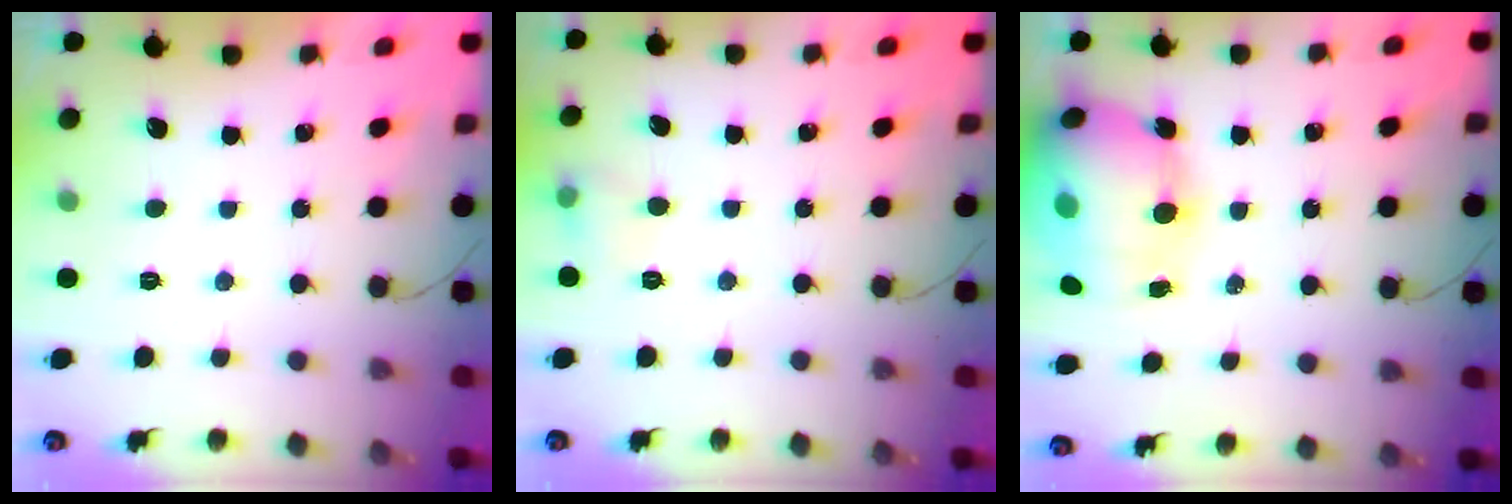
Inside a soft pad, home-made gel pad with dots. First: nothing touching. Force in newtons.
{"total": 4.8, "press": 4.7, "slide": 1.2}
{"total": 22.0, "press": 21.5, "slide": 4.7}